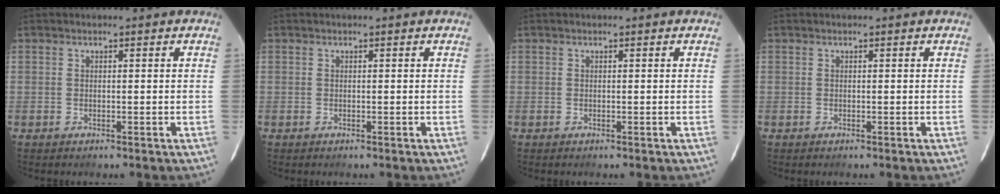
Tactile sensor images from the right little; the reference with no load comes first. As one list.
[{"total": 0.0}, {"total": 0.0}, {"total": 0.0}]